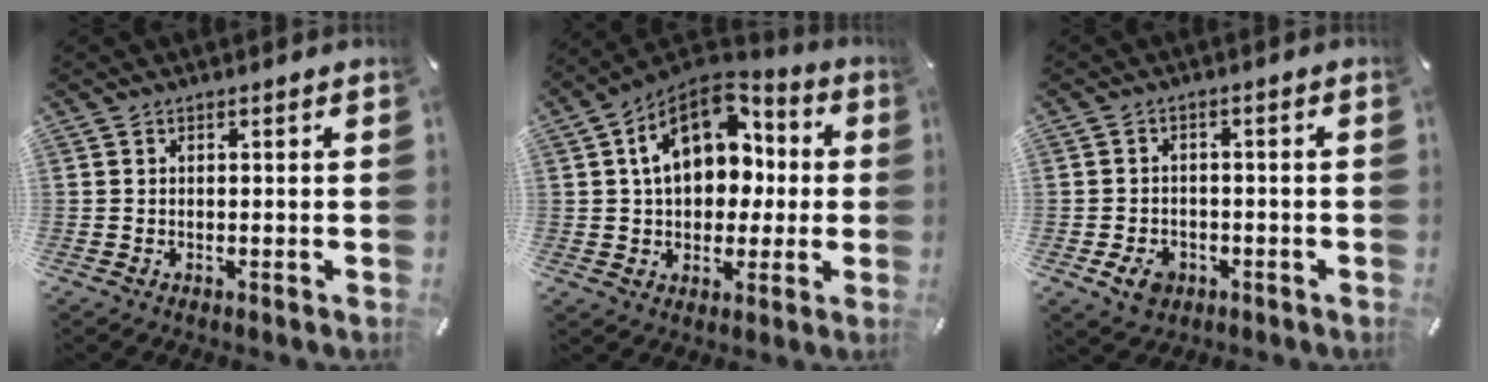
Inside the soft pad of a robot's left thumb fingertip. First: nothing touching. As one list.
[{"total": 16.6, "force": [4.1, 12.3, 10.3], "torque": [-0.180, -0.014, 0.076]}, {"total": 5.0, "force": [-2.4, 3.8, 2.2], "torque": [-0.053, 0.008, -0.046]}]